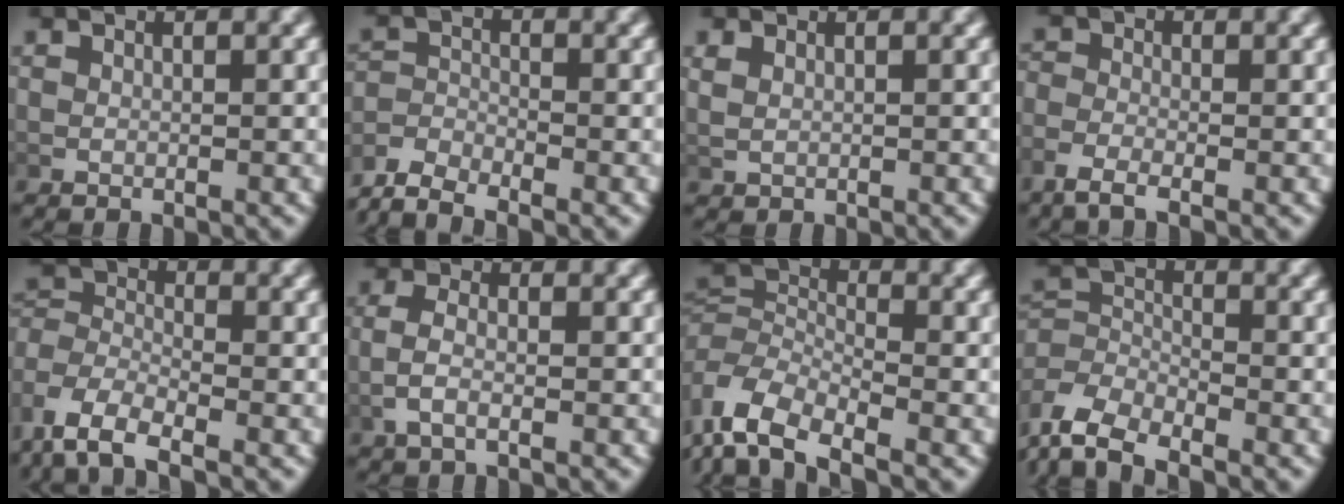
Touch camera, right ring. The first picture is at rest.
{"total": 4.0, "force": [-3.2, 2.0, 1.6], "torque": [-0.036, -0.014, -0.052]}
{"total": 1.2, "force": [0.7, 0.8, 0.6], "torque": [-0.018, -0.002, 0.021]}
{"total": 2.3, "force": [-1.7, 0.7, 1.3], "torque": [-0.030, -0.009, -0.032]}
{"total": 5.2, "force": [-1.5, 4.2, 2.6], "torque": [-0.086, -0.033, -0.022]}
{"total": 2.5, "force": [-0.5, 1.2, 2.2], "torque": [-0.057, -0.010, -0.003]}
{"total": 6.9, "force": [-3.6, 4.8, 3.3], "torque": [-0.093, -0.036, -0.053]}
{"total": 7.0, "force": [-4.1, 5.0, 2.8], "torque": [-0.086, -0.042, -0.058]}